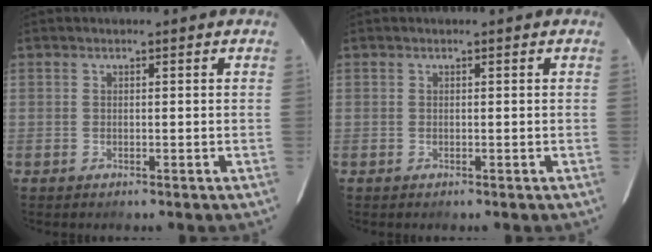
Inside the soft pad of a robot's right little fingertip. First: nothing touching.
{"total": 0.0}